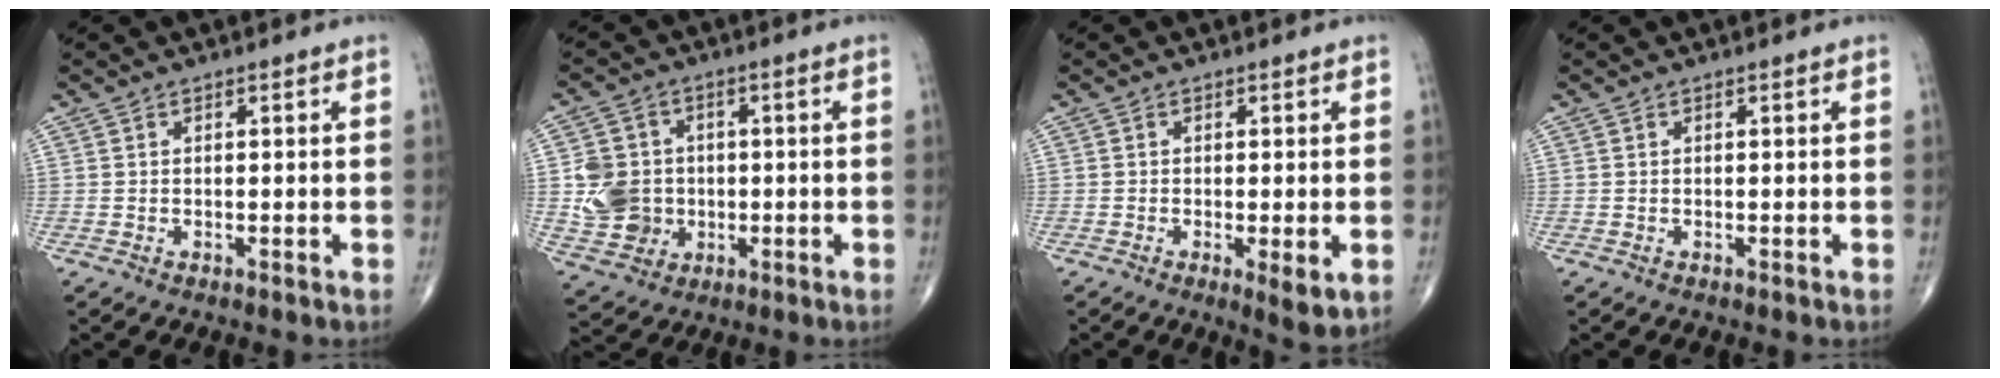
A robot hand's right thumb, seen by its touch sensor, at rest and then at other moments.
{"total": 9.4, "force": [-0.4, 8.5, 4.0], "torque": [-0.047, 0.006, -0.001]}
{"total": 4.3, "force": [-1.1, 1.1, 4.0], "torque": [-0.065, -0.013, -0.019]}
{"total": 0.0}